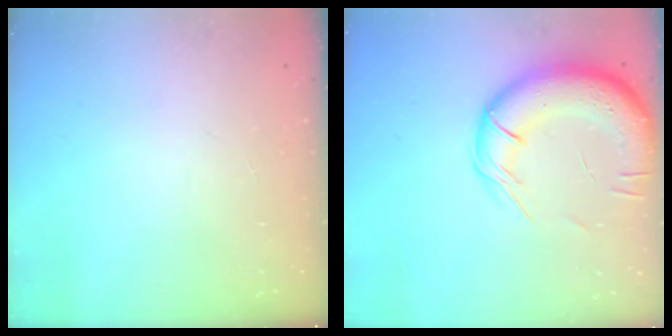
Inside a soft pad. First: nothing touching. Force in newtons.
{"total": 18.1, "press": 17.7, "slide": 3.6}